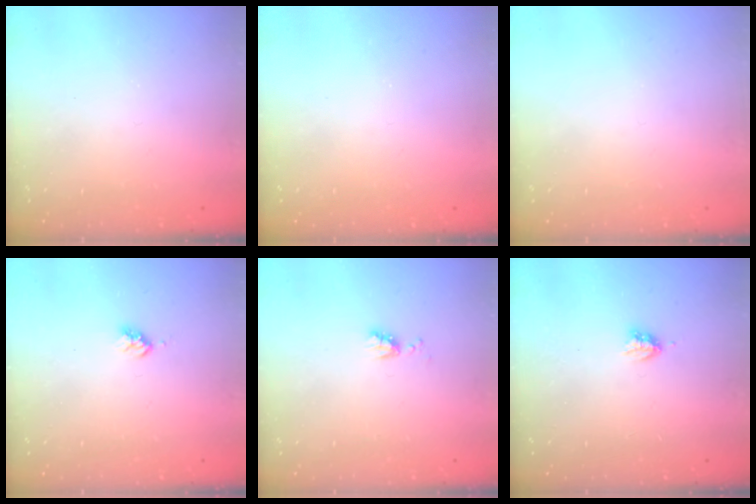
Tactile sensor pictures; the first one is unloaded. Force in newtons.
{"total": 0.0}
{"total": 0.0}
{"total": 3.2, "press": 3.2, "slide": 0.4}
{"total": 4.3, "press": 4.2, "slide": 0.7}
{"total": 2.9, "press": 2.9, "slide": 0.5}